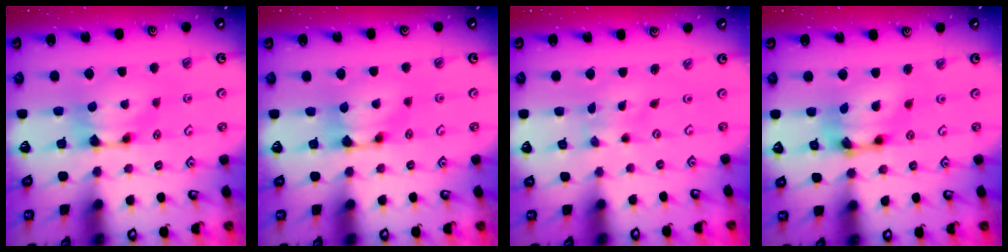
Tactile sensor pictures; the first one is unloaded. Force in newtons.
{"total": 0.6, "press": 0.3, "slide": 0.5}
{"total": 5.9, "press": 5.8, "slide": 0.7}
{"total": 5.1, "press": 4.7, "slide": 1.9}